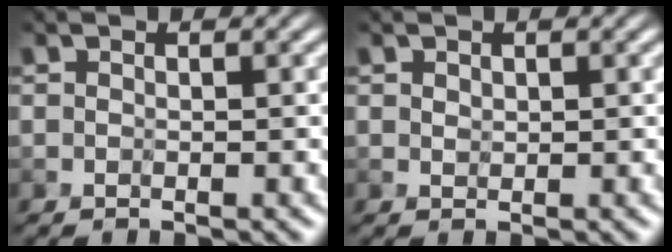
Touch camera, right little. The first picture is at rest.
{"total": 1.2, "force": [1.0, 0.6, 0.4], "torque": [-0.007, 0.003, 0.019]}